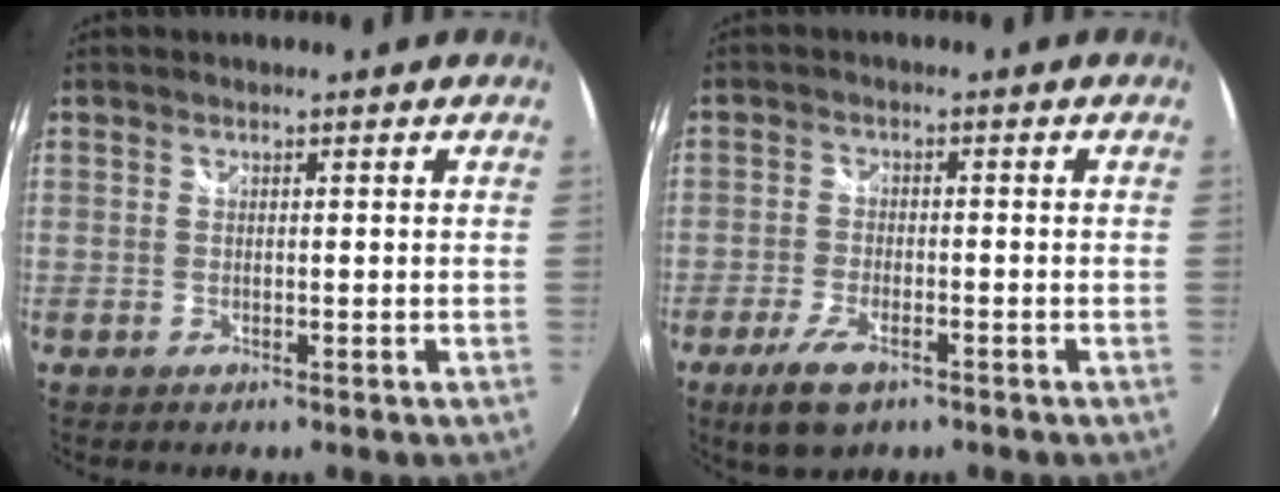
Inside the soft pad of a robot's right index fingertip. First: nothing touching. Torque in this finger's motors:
{"motor_torque": [0.38, -0.35, 0.32, 0.06]}